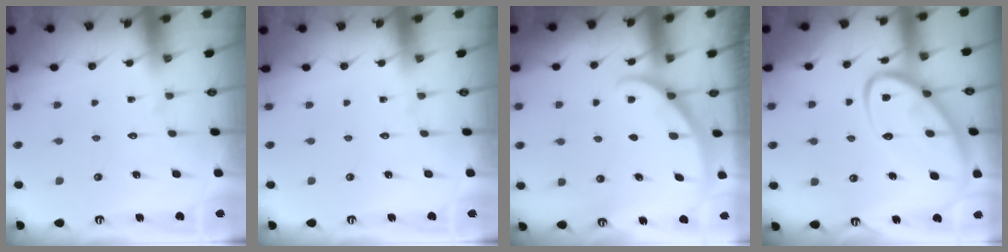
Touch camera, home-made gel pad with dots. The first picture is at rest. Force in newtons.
{"total": 0.0}
{"total": 2.5, "press": 2.5, "slide": 0.2}
{"total": 14.6, "press": 14.5, "slide": 1.2}